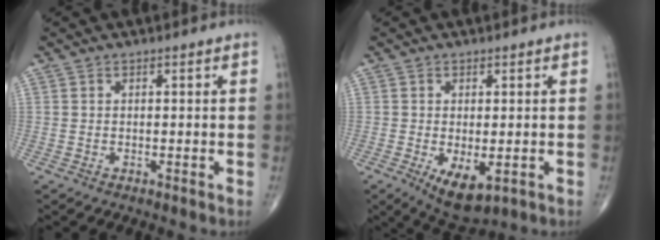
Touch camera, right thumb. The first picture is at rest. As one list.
[{"total": 7.1, "force": [-2.1, 3.4, 5.9], "torque": [-0.093, -0.016, -0.022]}]